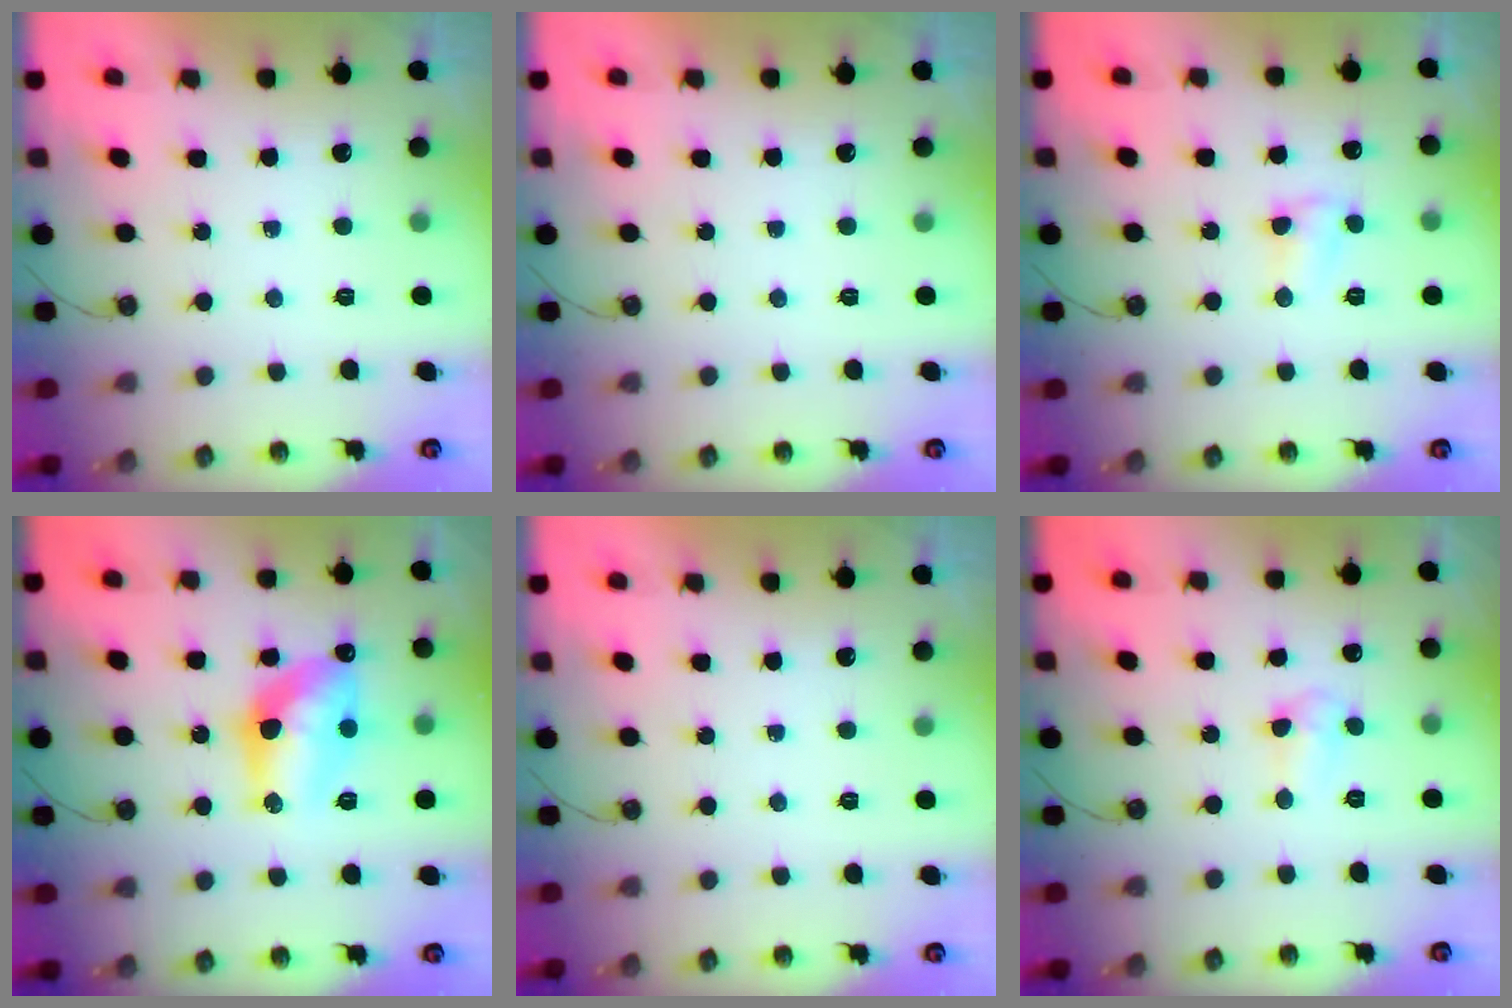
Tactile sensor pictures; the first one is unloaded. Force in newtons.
{"total": 0.0}
{"total": 5.4, "press": 5.4, "slide": 0.5}
{"total": 12.5, "press": 12.5, "slide": 0.9}
{"total": 0.0}
{"total": 3.8, "press": 3.7, "slide": 0.6}